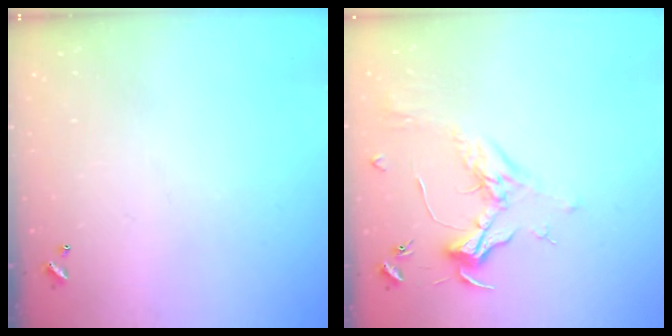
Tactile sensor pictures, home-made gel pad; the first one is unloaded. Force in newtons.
{"total": 1.8, "press": 1.7, "slide": 0.7}